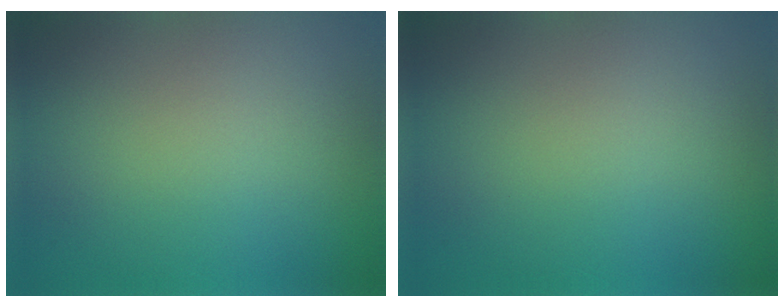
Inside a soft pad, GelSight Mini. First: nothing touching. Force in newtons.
{"total": 0.0}